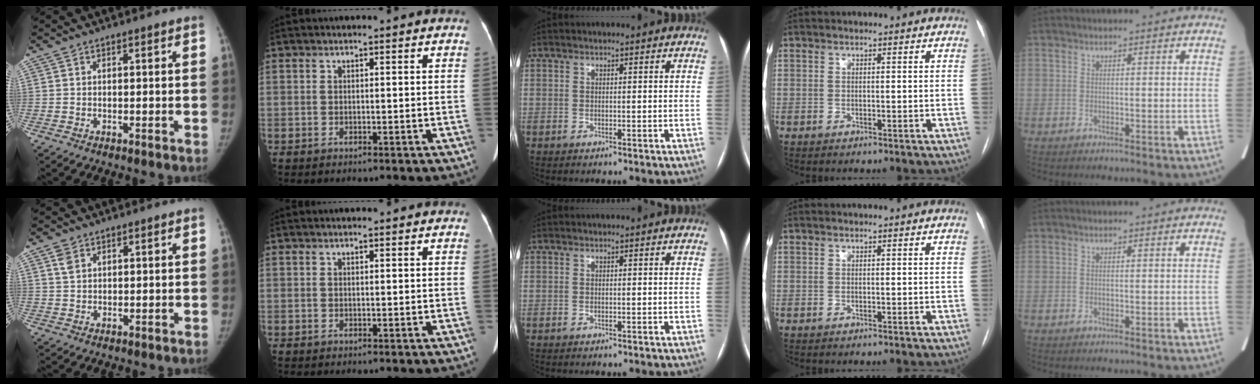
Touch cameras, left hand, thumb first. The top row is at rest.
{"thumb": {"total": 2.6, "force": [1.4, 1.8, 1.4], "torque": [-0.023, -0.002, 0.030]}, "index": {"total": 1.0, "force": [0.8, 0.2, 0.5], "torque": [-0.011, 0.009, 0.011]}}